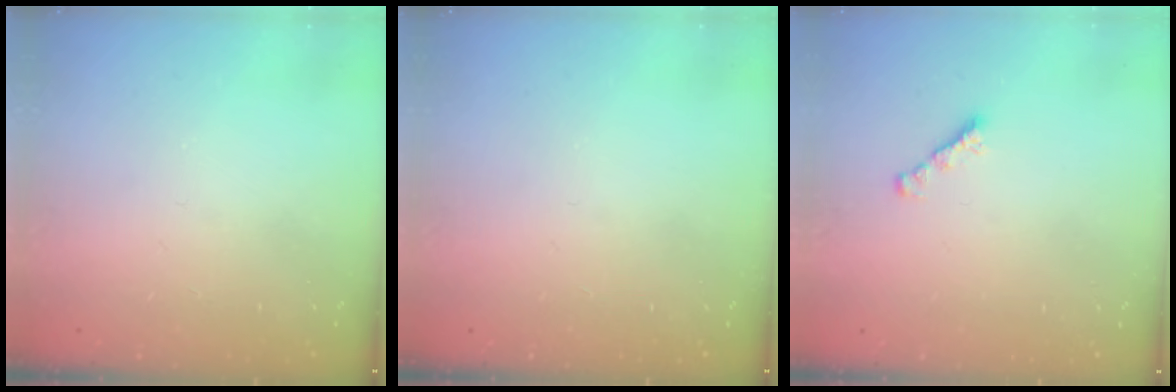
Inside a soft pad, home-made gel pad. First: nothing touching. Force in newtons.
{"total": 0.0}
{"total": 1.6, "press": 1.5, "slide": 0.5}